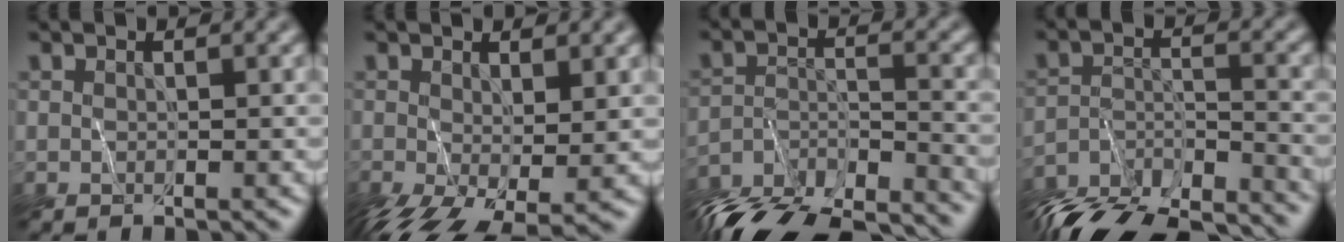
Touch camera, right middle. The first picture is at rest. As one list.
[{"total": 6.5, "force": [-2.6, 3.1, 5.0], "torque": [-0.111, -0.027, -0.037]}, {"total": 13.5, "force": [-12.9, 2.7, 2.6], "torque": [-0.045, -0.020, -0.188]}, {"total": 13.4, "force": [-12.9, 2.5, 2.5], "torque": [-0.045, -0.019, -0.187]}]